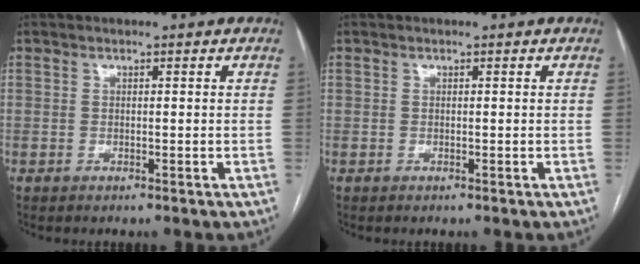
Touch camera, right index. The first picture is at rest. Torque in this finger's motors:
{"motor_torque": [0.00, 0.00, 0.00, 0.00]}